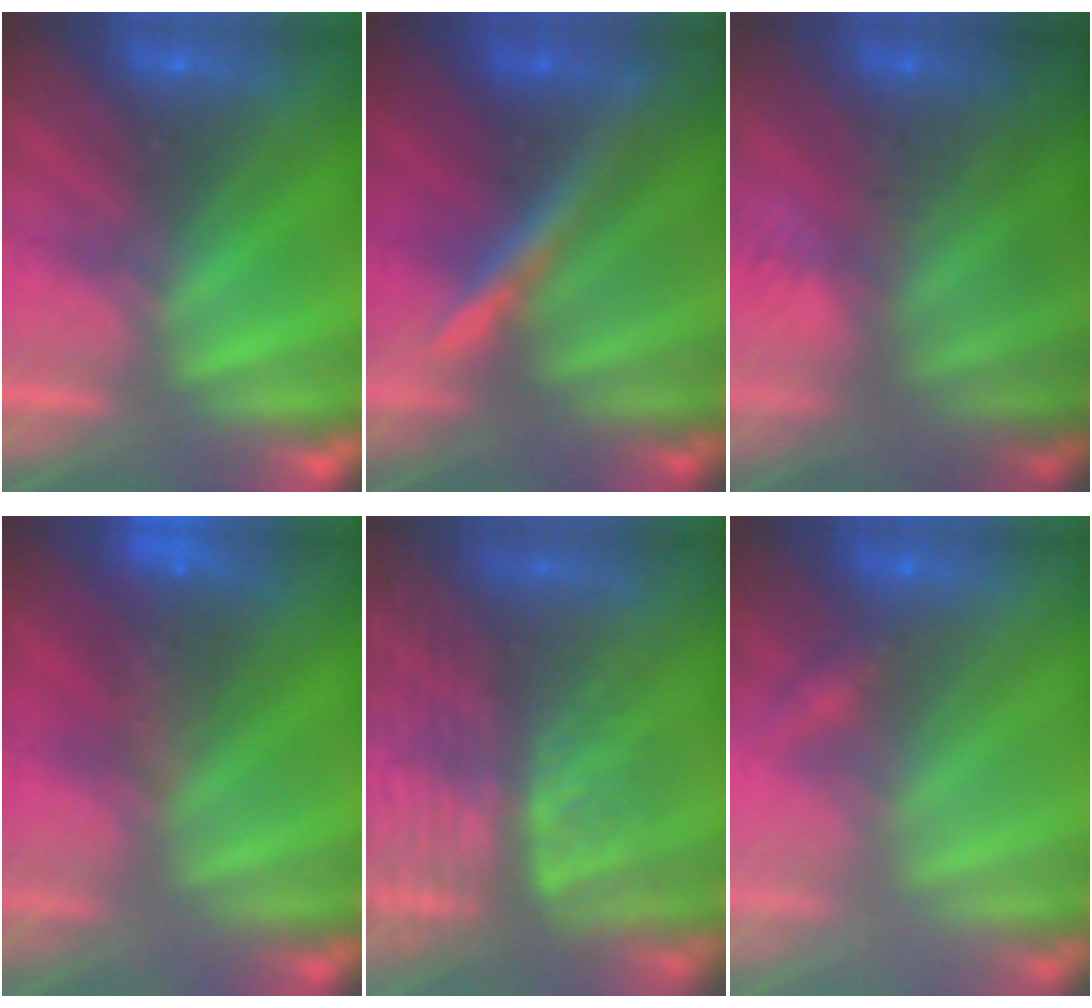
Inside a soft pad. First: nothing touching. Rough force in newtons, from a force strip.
{"total": 2.4}
{"total": 2.8}
{"total": 7.0}
{"total": 7.8}
{"total": 2.4}